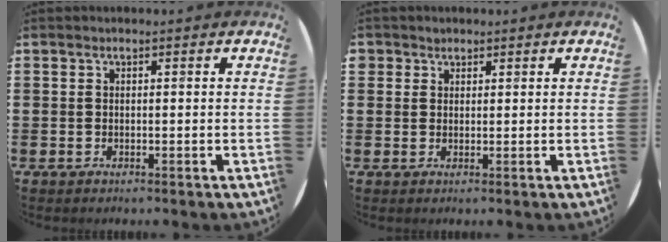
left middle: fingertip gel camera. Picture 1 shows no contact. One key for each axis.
{"total": 1.4, "fx": 1.1, "fy": 0.8, "fz": 0.0, "tx": -0.001, "ty": 0.003, "tz": 0.023}